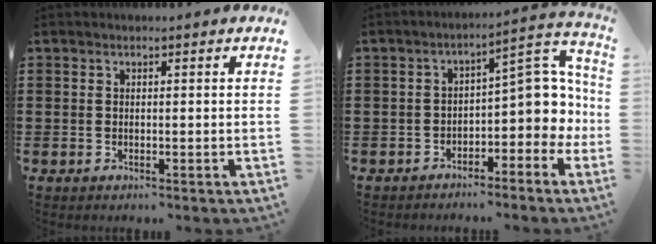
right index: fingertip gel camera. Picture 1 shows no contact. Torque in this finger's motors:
{"motor_torque": [1.77, -0.36, 0.63, 0.07]}